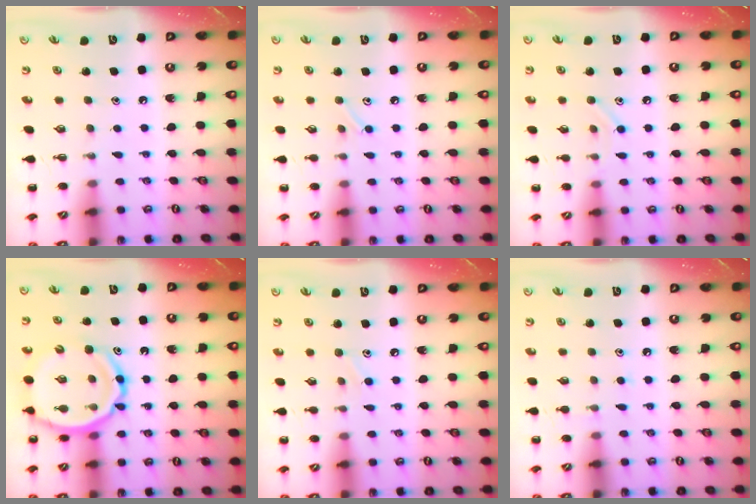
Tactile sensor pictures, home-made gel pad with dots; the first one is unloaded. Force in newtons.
{"total": 4.9, "press": 4.8, "slide": 1.1}
{"total": 7.8, "press": 7.4, "slide": 2.4}
{"total": 13.7, "press": 13.2, "slide": 3.6}
{"total": 5.1, "press": 4.8, "slide": 1.6}
{"total": 4.7, "press": 4.4, "slide": 1.8}